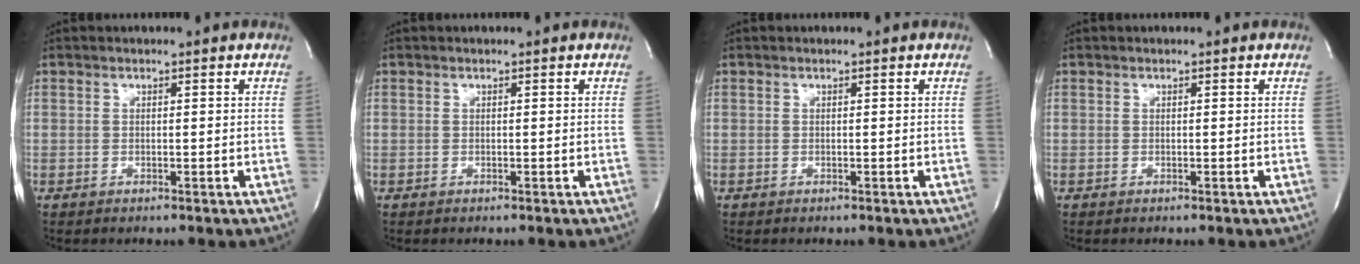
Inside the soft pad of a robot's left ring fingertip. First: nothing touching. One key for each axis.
{"total": 0.0}
{"total": 0.0}
{"total": 0.0}